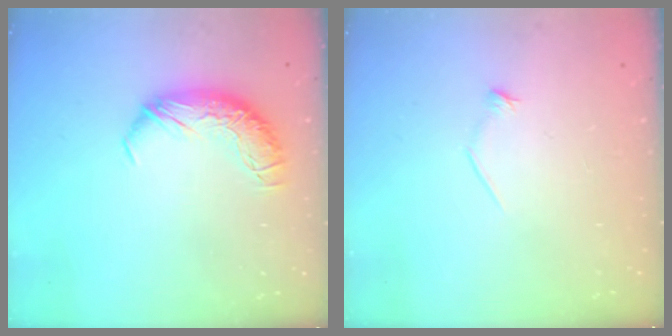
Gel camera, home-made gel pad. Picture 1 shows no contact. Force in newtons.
{"total": 7.7, "press": 7.7, "slide": 0.6}